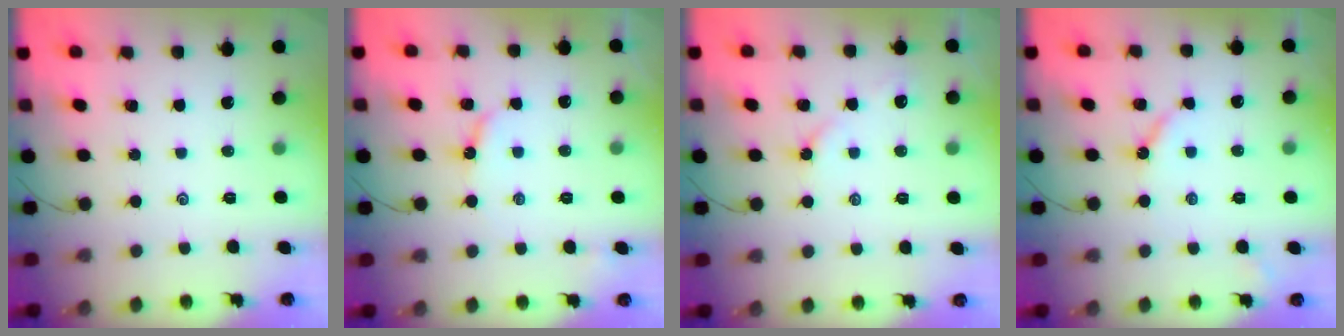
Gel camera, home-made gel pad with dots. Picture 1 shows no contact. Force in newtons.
{"total": 4.4, "press": 4.4, "slide": 0.2}
{"total": 2.2, "press": 2.1, "slide": 0.6}
{"total": 4.8, "press": 4.7, "slide": 0.5}